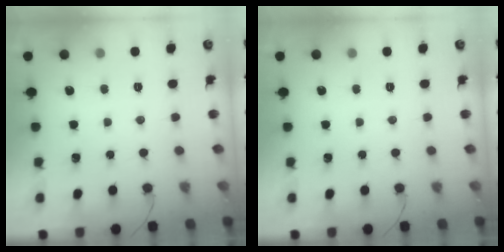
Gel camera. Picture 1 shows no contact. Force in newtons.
{"total": 0.0}